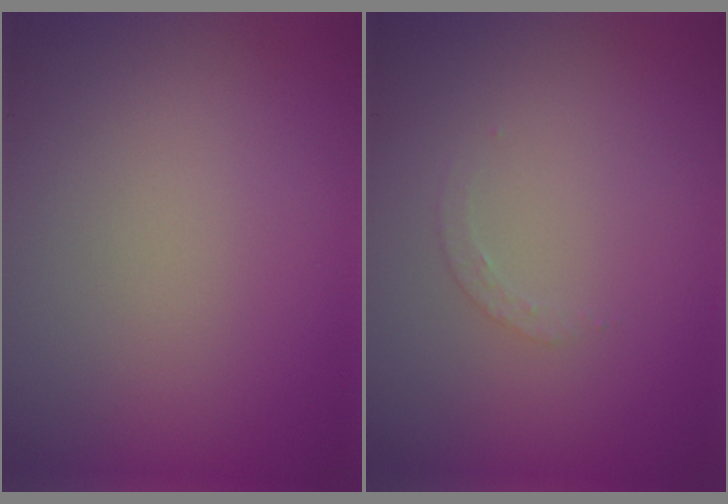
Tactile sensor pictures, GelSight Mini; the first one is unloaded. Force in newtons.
{"total": 1.1, "press": 1.1, "slide": 0.3}